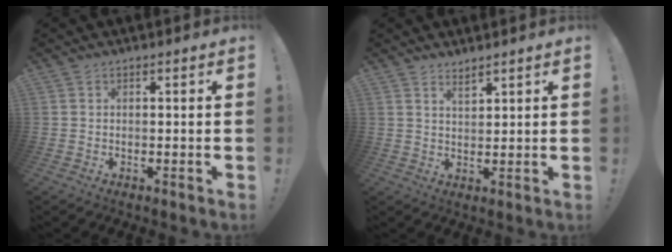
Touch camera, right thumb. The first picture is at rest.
{"total": 3.0, "force": [2.6, 0.7, 1.2], "torque": [-0.014, -0.021, 0.045]}